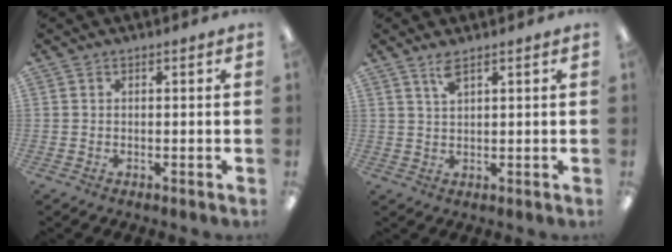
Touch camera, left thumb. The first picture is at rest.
{"total": 3.2, "force": [2.3, 0.6, 2.1], "torque": [-0.048, 0.001, 0.042]}